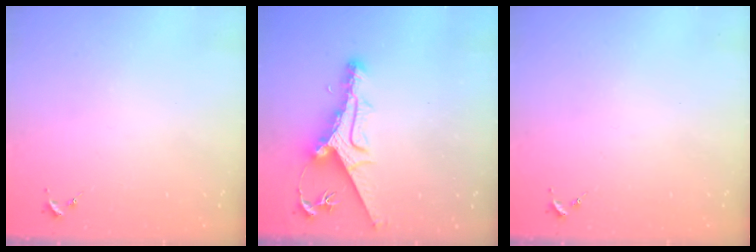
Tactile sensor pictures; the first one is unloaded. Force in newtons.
{"total": 13.0, "press": 13.0, "slide": 1.0}
{"total": 0.0}